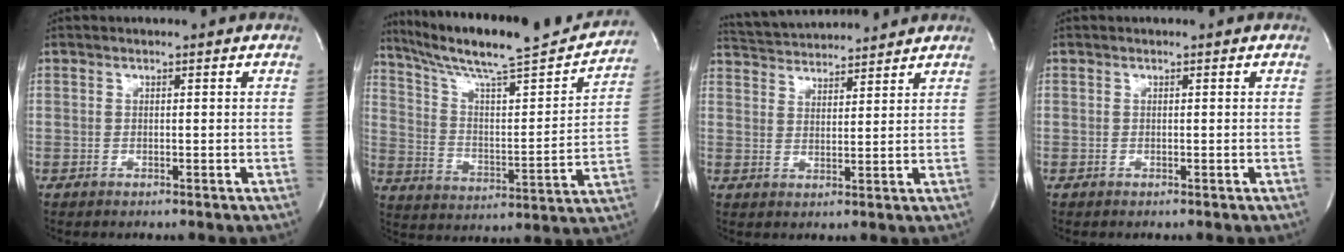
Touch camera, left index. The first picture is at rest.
{"total": 23.5, "force": [21.0, 1.5, 10.2], "torque": [-0.172, -0.022, 0.313]}
{"total": 10.3, "force": [10.0, 1.0, 2.4], "torque": [-0.053, 0.024, 0.159]}
{"total": 0.0}